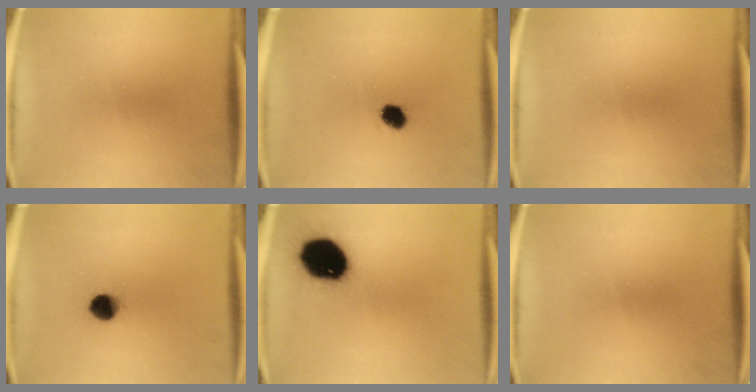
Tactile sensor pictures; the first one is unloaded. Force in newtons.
{"total": 2.6}
{"total": 0.0}
{"total": 6.2}
{"total": 18.0}
{"total": 0.0}